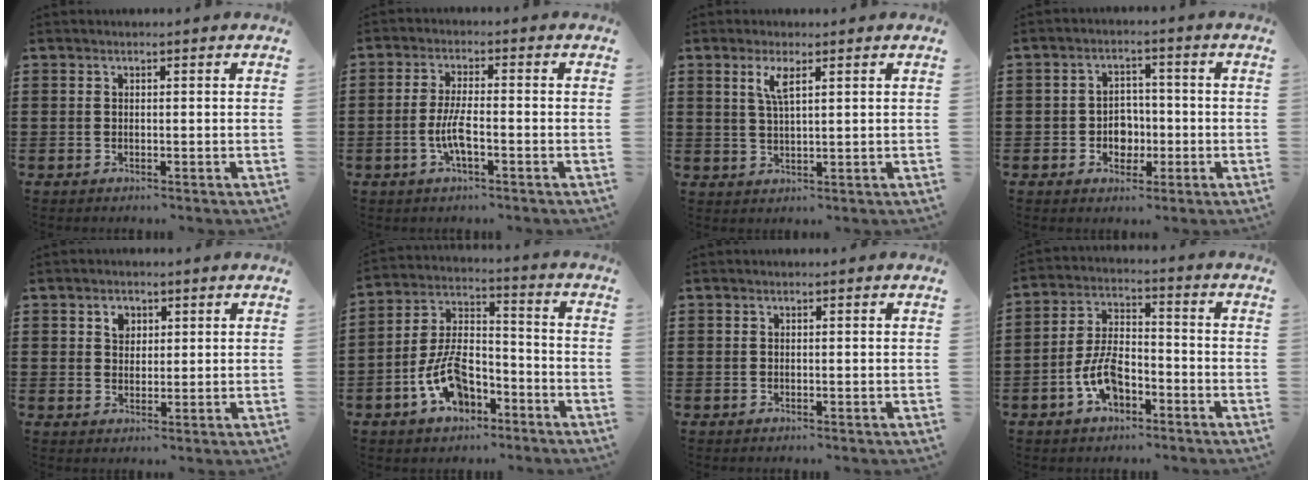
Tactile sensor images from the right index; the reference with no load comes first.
{"total": 5.1, "force": [-1.5, 1.3, 4.6], "torque": [-0.108, -0.004, -0.037]}
{"total": 3.5, "force": [1.8, 0.8, 2.9], "torque": [-0.063, 0.005, 0.029]}
{"total": 4.0, "force": [-1.1, 3.5, 1.7], "torque": [-0.032, 0.004, -0.024]}
{"total": 2.5, "force": [1.2, 1.9, 1.1], "torque": [-0.028, 0.008, 0.022]}
{"total": 9.6, "force": [-5.0, 5.3, 6.3], "torque": [-0.142, 0.012, -0.094]}
{"total": 0.0}
{"total": 7.3, "force": [-3.3, 3.7, 5.3], "torque": [-0.121, 0.005, -0.068]}